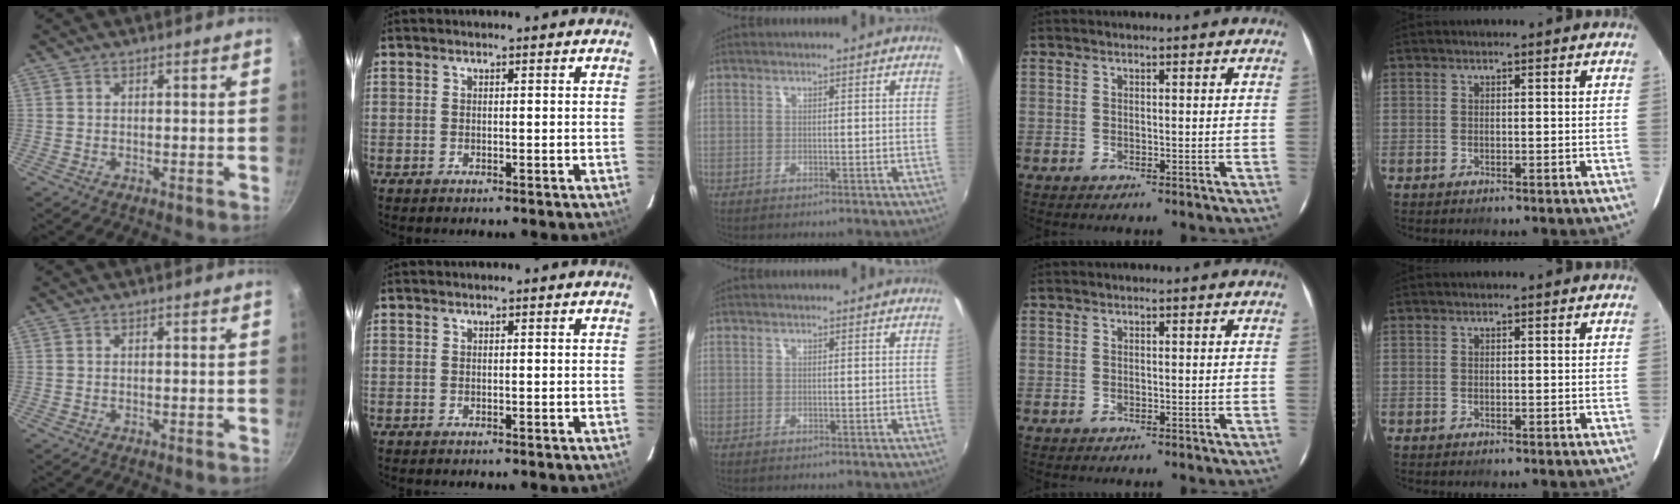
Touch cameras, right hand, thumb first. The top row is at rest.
{}